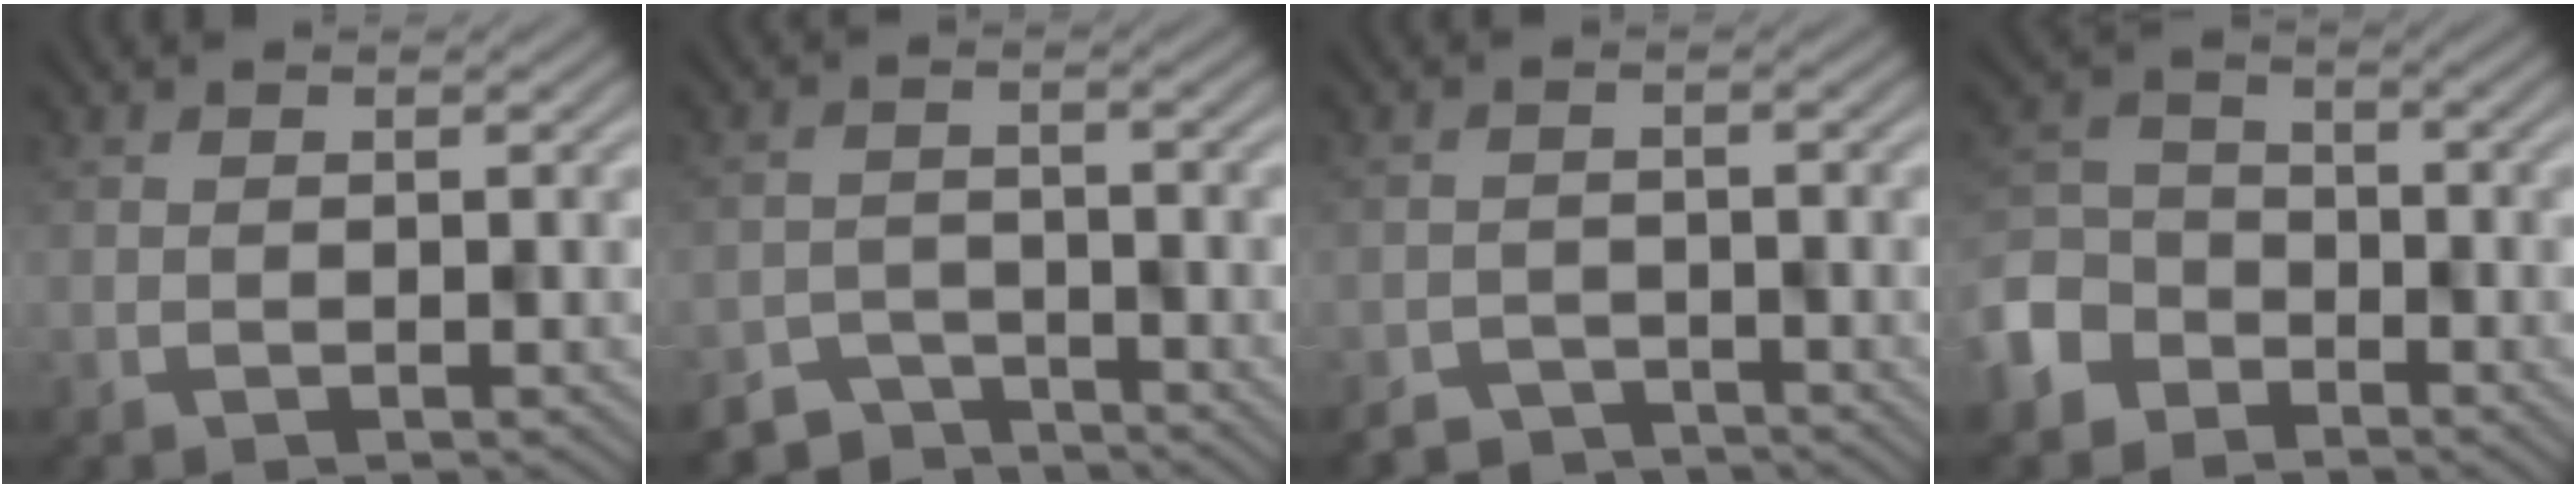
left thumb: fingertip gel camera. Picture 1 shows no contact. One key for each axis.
{"total": 4.1, "fx": -3.8, "fy": 1.5, "fz": 0.3, "tx": 0.000, "ty": -0.009, "tz": -0.066}
{"total": 3.1, "fx": -3.0, "fy": 1.0, "fz": -0.2, "tx": 0.007, "ty": -0.005, "tz": -0.049}
{"total": 6.5, "fx": -4.5, "fy": 4.5, "fz": 1.4, "tx": -0.041, "ty": -0.004, "tz": -0.116}